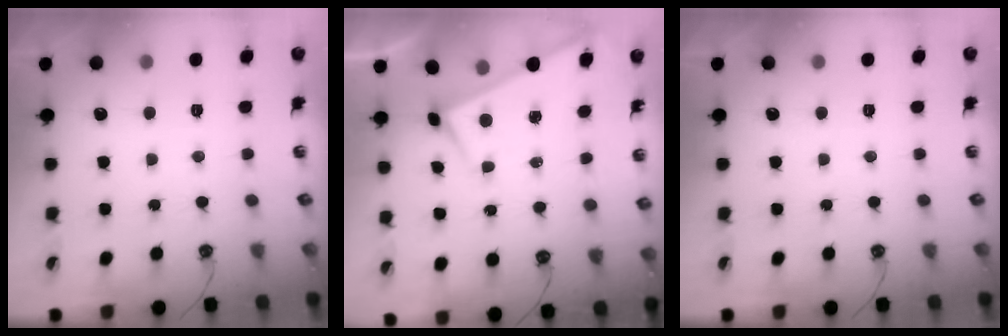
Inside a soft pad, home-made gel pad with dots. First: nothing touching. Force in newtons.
{"total": 1.2, "press": 1.1, "slide": 0.4}
{"total": 0.0}